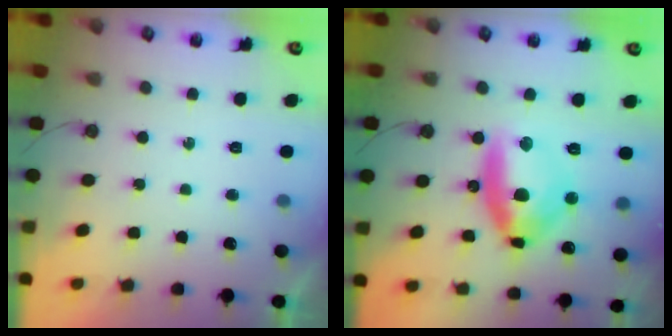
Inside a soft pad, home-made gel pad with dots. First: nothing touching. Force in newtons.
{"total": 13.7, "press": 13.5, "slide": 2.0}